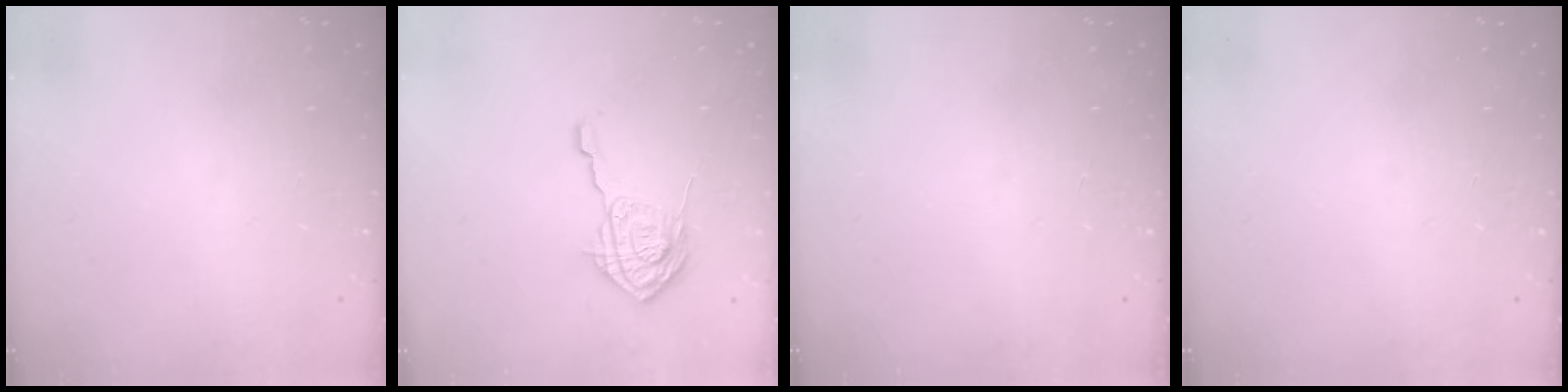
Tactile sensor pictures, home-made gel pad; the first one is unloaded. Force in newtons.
{"total": 14.9, "press": 14.9, "slide": 0.5}
{"total": 0.0}
{"total": 0.0}